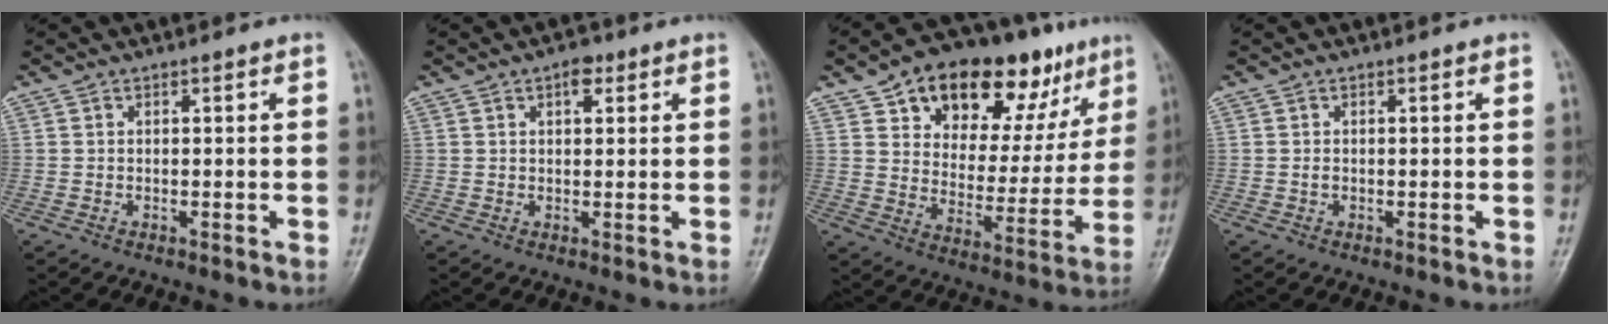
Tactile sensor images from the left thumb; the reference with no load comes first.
{"total": 3.0, "force": [1.5, 1.7, 2.0], "torque": [-0.019, -0.003, 0.021]}
{"total": 23.1, "force": [13.0, 12.6, 14.3], "torque": [-0.158, -0.019, 0.202]}
{"total": 0.6, "force": [0.0, 0.4, 0.4], "torque": [-0.008, 0.000, 0.000]}